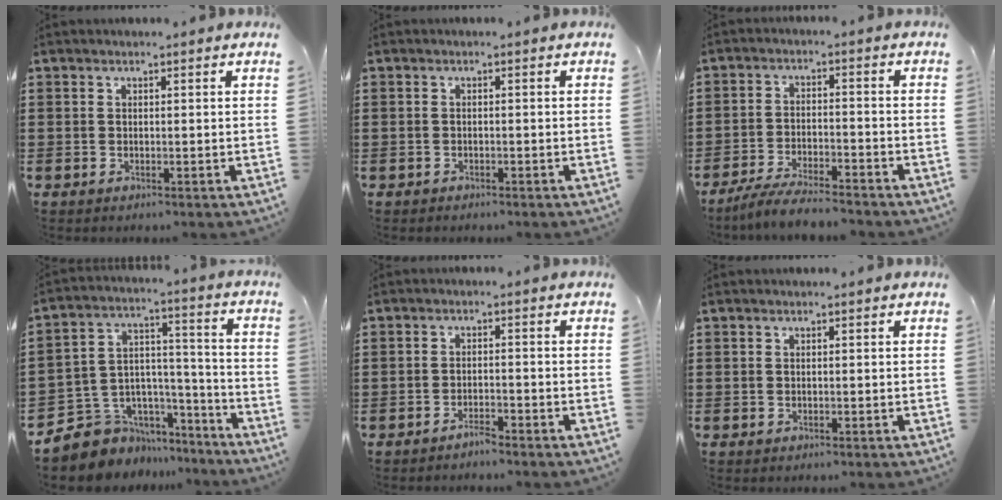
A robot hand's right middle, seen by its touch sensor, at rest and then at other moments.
{"total": 1.0, "force": [-0.9, 0.4, 0.0], "torque": [-0.001, 0.001, -0.020]}
{"total": 5.6, "force": [-5.3, 0.4, 1.8], "torque": [-0.043, -0.007, -0.106]}
{"total": 7.7, "force": [-5.7, 5.1, 0.2], "torque": [-0.037, 0.000, -0.109]}
{"total": 1.8, "force": [-1.7, 0.1, 0.6], "torque": [-0.014, 0.001, -0.033]}
{"total": 0.0}